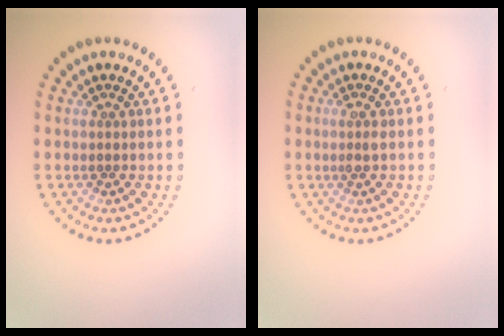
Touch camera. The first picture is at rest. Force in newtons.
{"total": 0.9, "press": 0.8, "slide": 0.5}